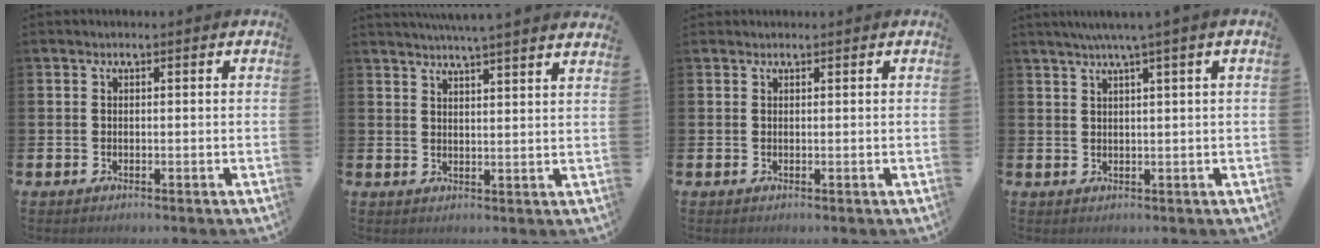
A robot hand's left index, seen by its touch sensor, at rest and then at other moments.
{"total": 4.6, "force": [4.4, -1.1, 0.6], "torque": [-0.021, -0.022, 0.078]}
{"total": 0.7, "force": [0.7, 0.3, -0.1], "torque": [0.009, -0.001, 0.011]}
{"total": 3.2, "force": [2.2, -0.8, 2.2], "torque": [-0.052, 0.003, 0.039]}